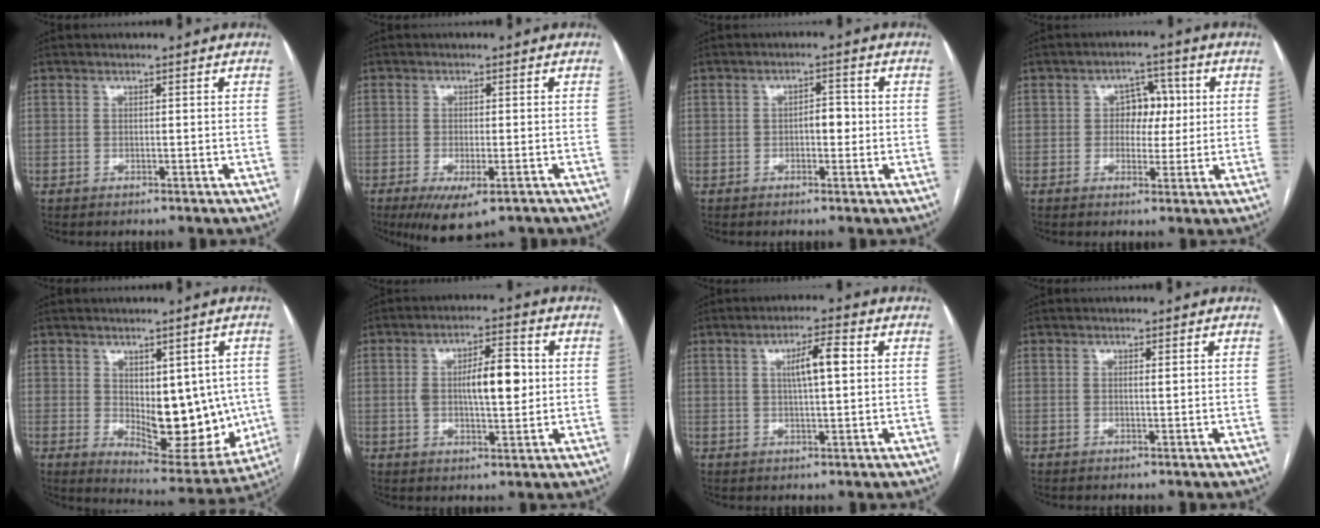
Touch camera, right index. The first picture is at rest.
{"total": 7.7, "force": [-5.0, 2.4, 5.4], "torque": [-0.082, -0.016, -0.075]}
{"total": 3.4, "force": [-0.5, 1.6, 2.9], "torque": [-0.040, 0.010, -0.007]}
{"total": 5.2, "force": [0.6, 3.6, 3.7], "torque": [-0.049, 0.016, 0.009]}
{"total": 13.7, "force": [-0.4, 6.7, 11.9], "torque": [-0.148, -0.008, 0.019]}
{"total": 8.8, "force": [0.8, 2.8, 8.4], "torque": [-0.140, 0.014, 0.014]}
{"total": 5.5, "force": [1.2, 0.7, 5.4], "torque": [-0.094, 0.008, 0.021]}
{"total": 0.8, "force": [0.2, 0.0, 0.7], "torque": [-0.014, -0.001, 0.002]}